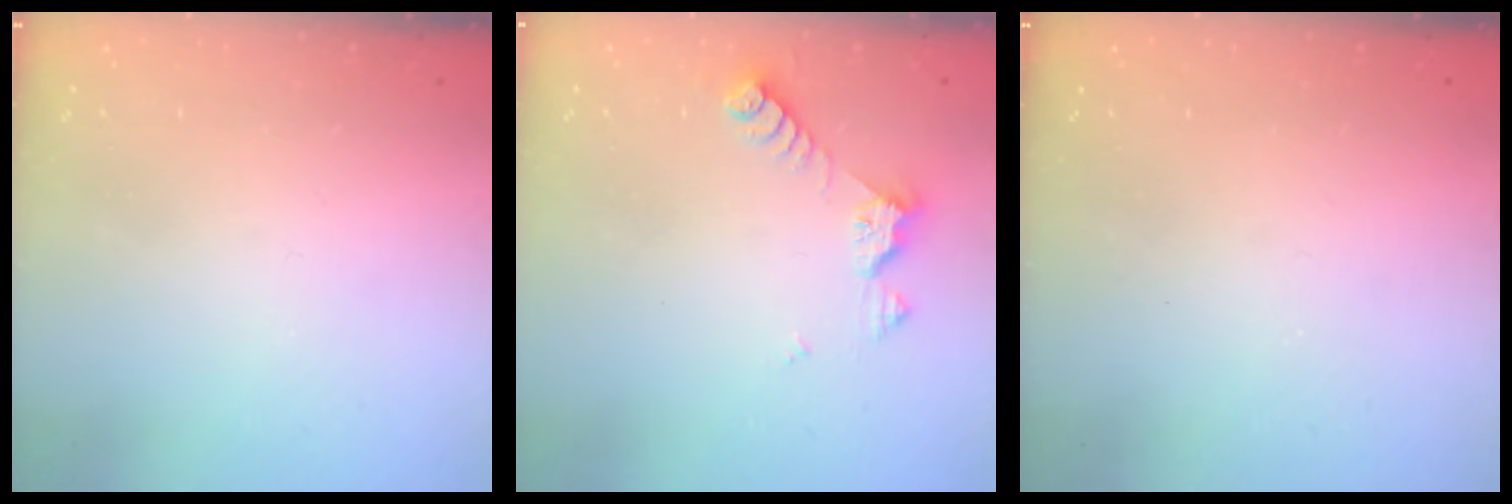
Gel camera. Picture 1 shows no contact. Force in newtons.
{"total": 6.7, "press": 6.7, "slide": 0.4}
{"total": 0.0}